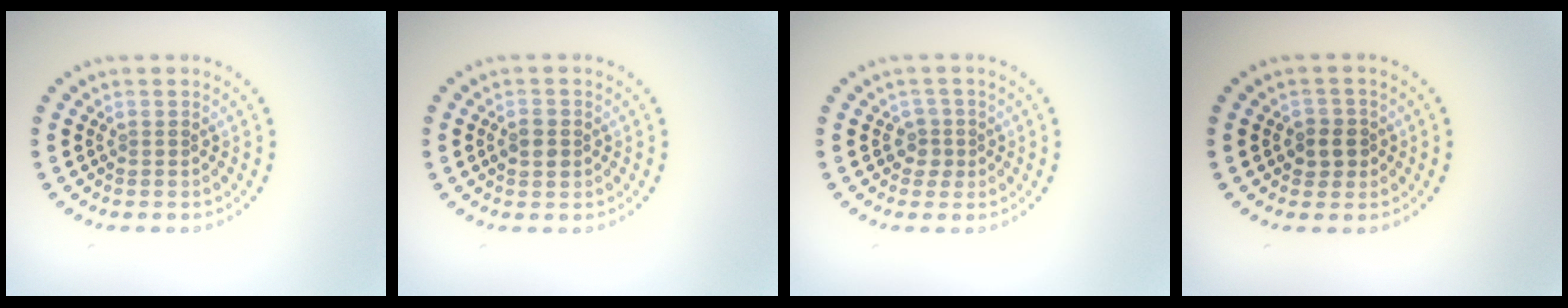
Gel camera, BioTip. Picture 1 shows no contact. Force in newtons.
{"total": 2.1, "press": 2.1, "slide": 0.1}
{"total": 1.7, "press": 1.3, "slide": 1.0}
{"total": 2.1, "press": 1.9, "slide": 0.8}